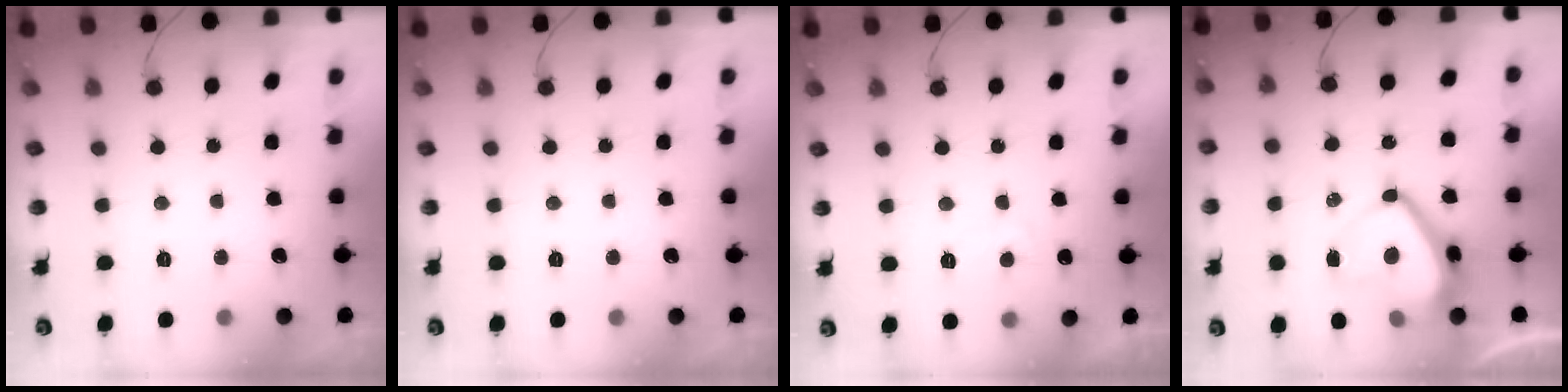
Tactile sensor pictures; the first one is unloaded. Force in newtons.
{"total": 0.0}
{"total": 3.4, "press": 3.3, "slide": 0.8}
{"total": 12.1, "press": 12.0, "slide": 1.0}